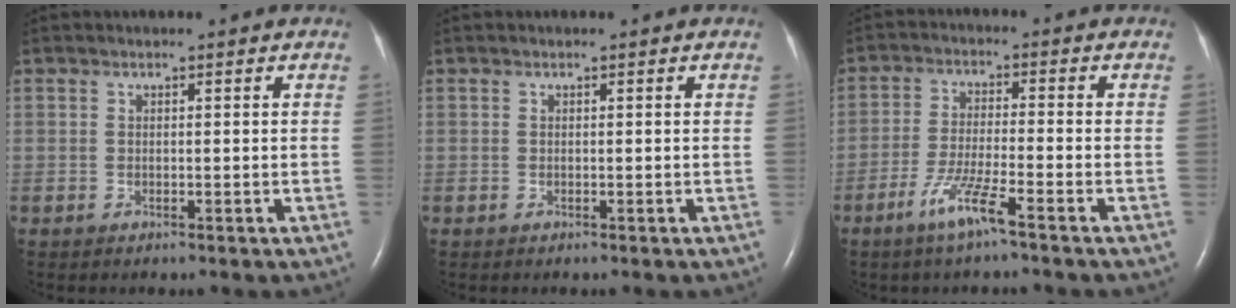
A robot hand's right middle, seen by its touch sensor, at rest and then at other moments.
{"total": 0.0}
{"total": 6.2, "force": [-3.9, -0.3, 4.8], "torque": [-0.097, -0.011, -0.078]}